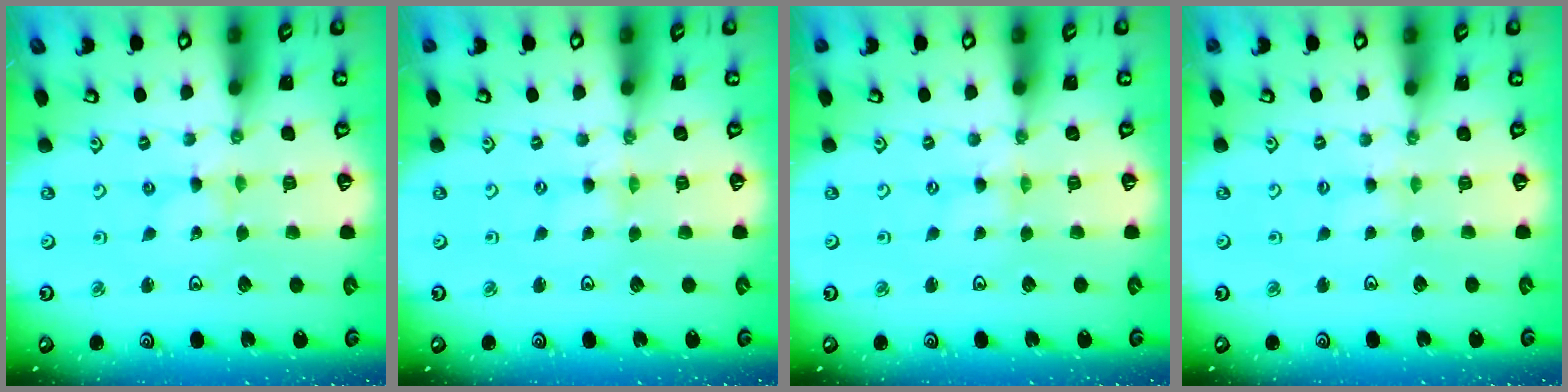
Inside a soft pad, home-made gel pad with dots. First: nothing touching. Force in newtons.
{"total": 0.0}
{"total": 0.0}
{"total": 2.1, "press": 2.1, "slide": 0.3}